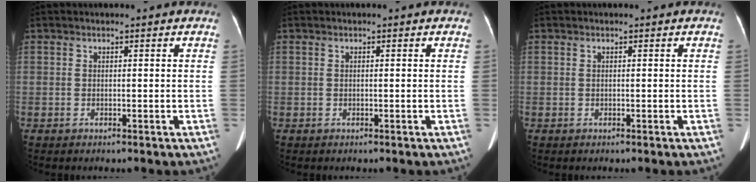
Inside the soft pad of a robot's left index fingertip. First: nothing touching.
{"total": 0.0}
{"total": 0.0}